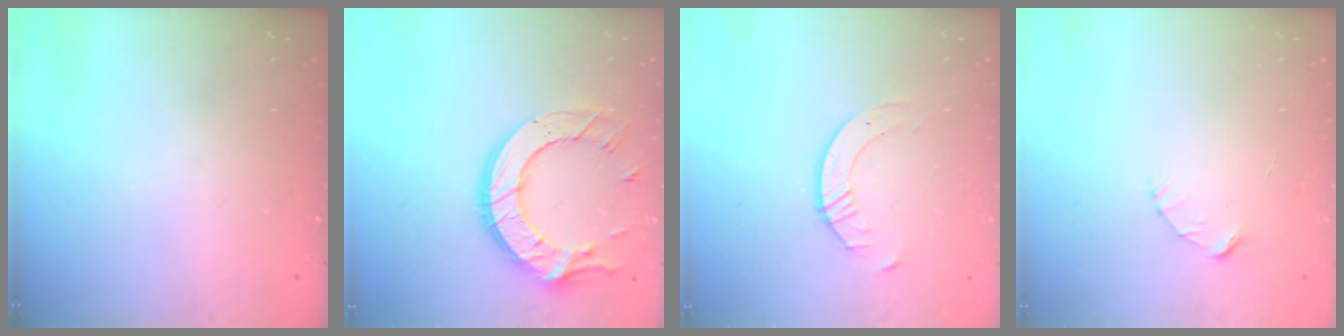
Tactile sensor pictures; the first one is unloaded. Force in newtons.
{"total": 15.9, "press": 15.9, "slide": 1.0}
{"total": 5.0, "press": 5.0, "slide": 0.5}
{"total": 2.7, "press": 2.7, "slide": 0.3}